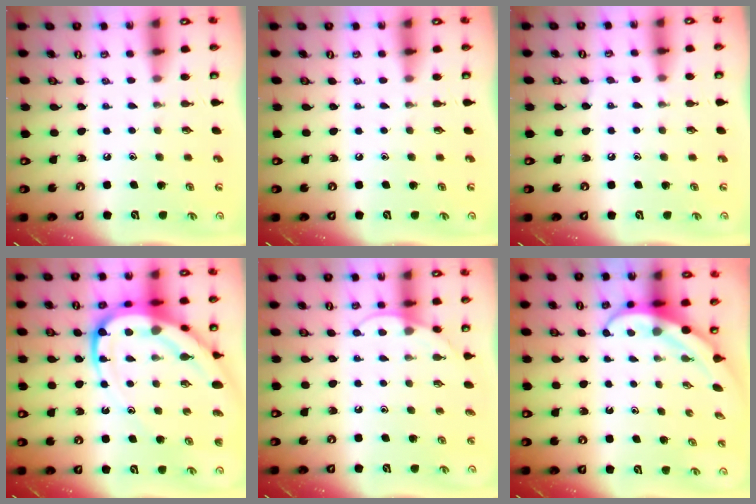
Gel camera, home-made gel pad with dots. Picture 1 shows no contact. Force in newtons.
{"total": 0.0}
{"total": 4.8, "press": 4.8, "slide": 0.5}
{"total": 18.5, "press": 18.4, "slide": 1.8}
{"total": 6.2, "press": 6.2, "slide": 0.5}
{"total": 6.0, "press": 6.0, "slide": 0.3}